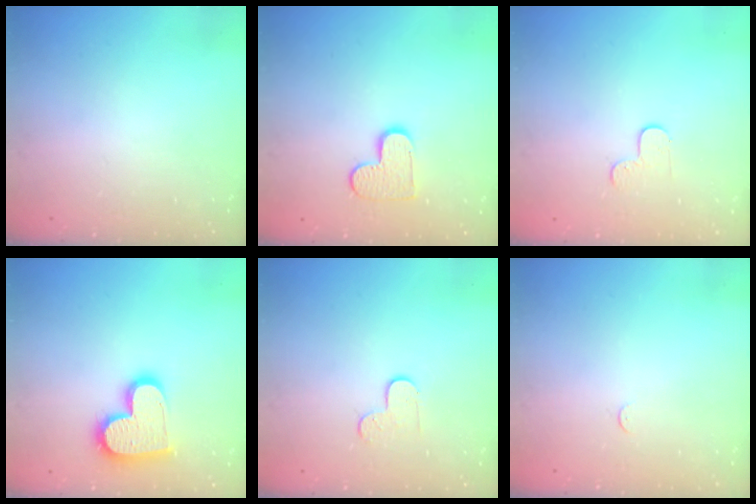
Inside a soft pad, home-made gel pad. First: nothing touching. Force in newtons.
{"total": 8.9, "press": 8.9, "slide": 0.4}
{"total": 3.6, "press": 3.6, "slide": 0.4}
{"total": 16.0, "press": 16.0, "slide": 1.0}
{"total": 4.3, "press": 4.3, "slide": 0.4}
{"total": 2.3, "press": 2.3, "slide": 0.3}